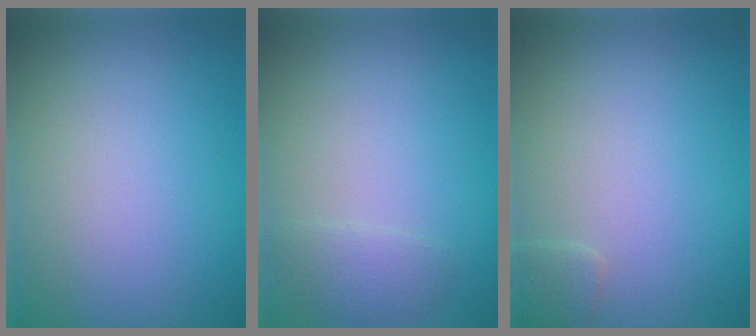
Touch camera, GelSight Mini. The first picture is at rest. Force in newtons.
{"total": 1.4, "press": 1.4, "slide": 0.1}
{"total": 1.0, "press": 1.0, "slide": 0.1}